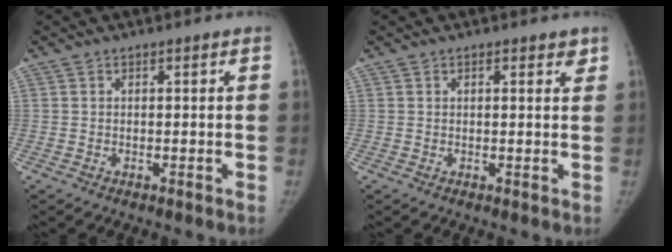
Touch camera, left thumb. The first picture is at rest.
{"total": 2.0, "force": [1.2, 0.8, 1.3], "torque": [-0.002, -0.004, 0.013]}